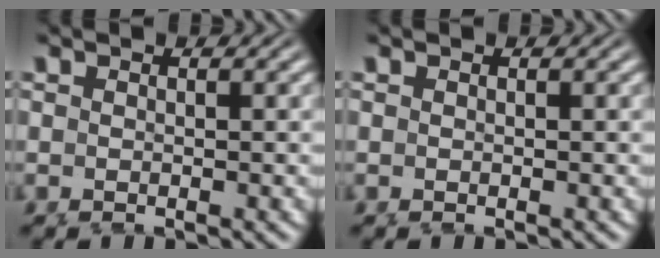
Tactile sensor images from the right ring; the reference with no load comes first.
{"total": 0.0}